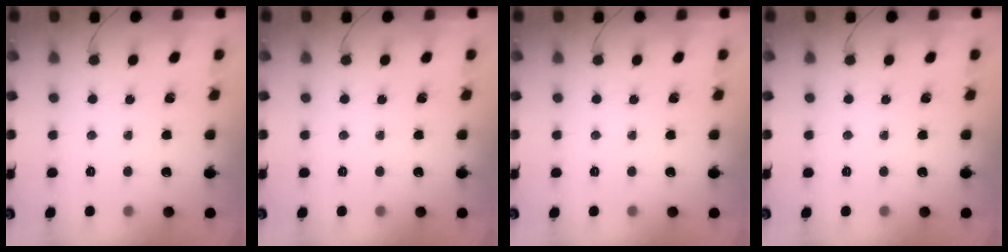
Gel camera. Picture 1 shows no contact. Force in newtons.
{"total": 0.0}
{"total": 0.0}
{"total": 0.0}